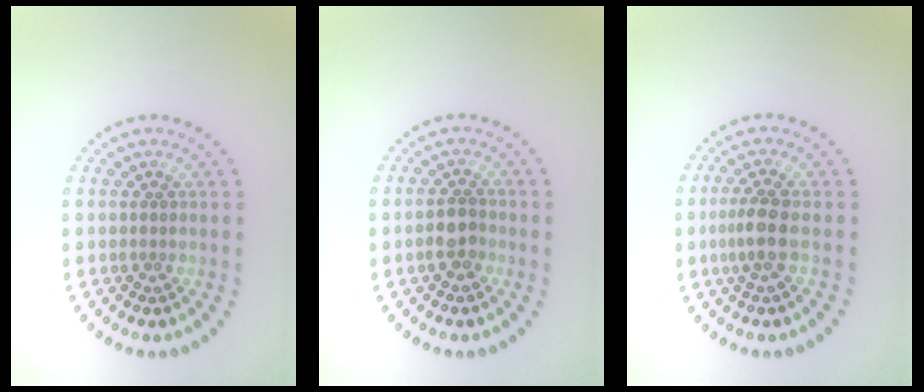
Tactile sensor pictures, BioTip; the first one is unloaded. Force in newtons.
{"total": 2.0, "press": 1.9, "slide": 0.7}
{"total": 2.2, "press": 1.8, "slide": 1.2}